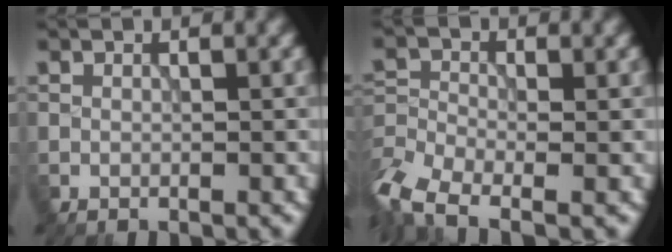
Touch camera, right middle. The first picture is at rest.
{"total": 6.4, "force": [-4.0, 3.1, 4.0], "torque": [-0.089, -0.010, -0.091]}